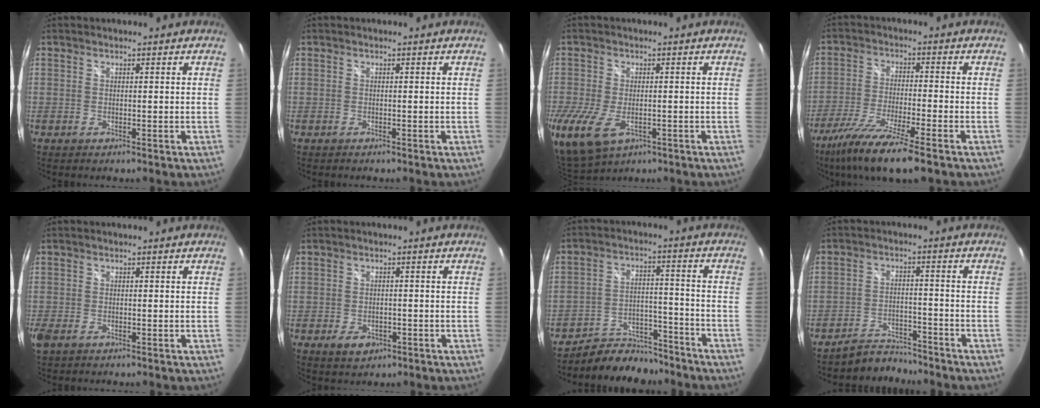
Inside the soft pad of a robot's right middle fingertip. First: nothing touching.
{"total": 0.0}
{"total": 9.8, "force": [-3.5, 5.8, 7.0], "torque": [-0.159, -0.035, -0.057]}
{"total": 13.9, "force": [-9.9, 1.4, 9.7], "torque": [-0.203, -0.041, -0.178]}
{"total": 3.0, "force": [-1.5, 1.7, 2.0], "torque": [-0.042, -0.010, -0.025]}
{"total": 3.5, "force": [-1.6, 2.4, 2.0], "torque": [-0.042, -0.006, -0.021]}
{"total": 10.9, "force": [-10.0, 3.8, 2.2], "torque": [-0.053, 0.019, -0.149]}
{"total": 6.0, "force": [-5.8, 1.3, 0.4], "torque": [-0.025, 0.011, -0.094]}